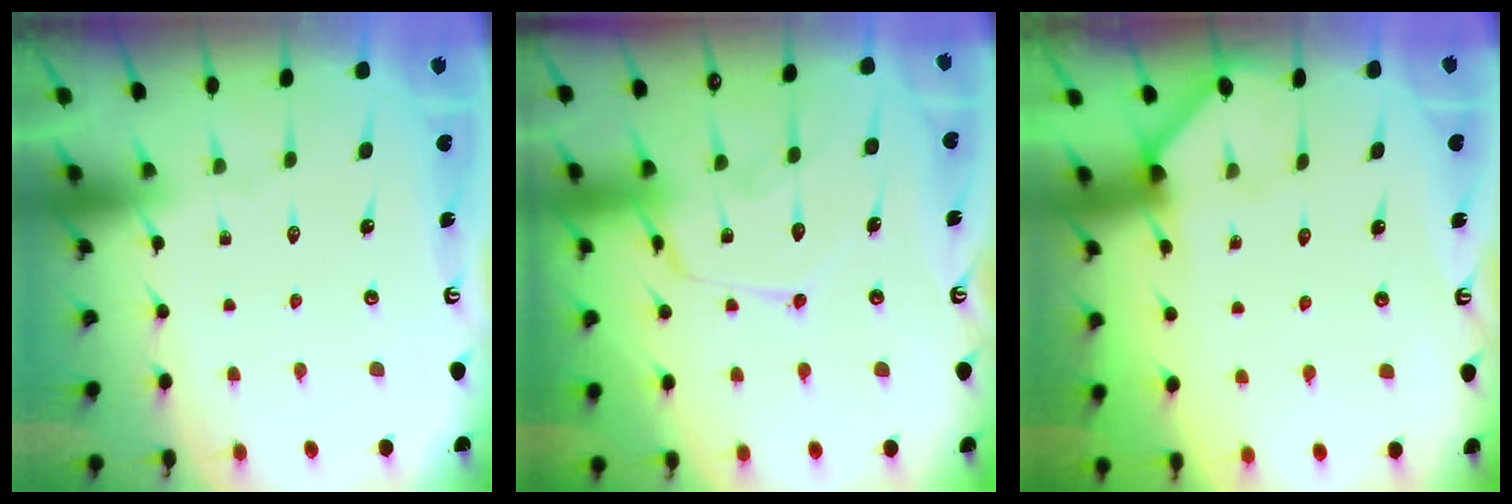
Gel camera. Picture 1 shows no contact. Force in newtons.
{"total": 12.3, "press": 12.3, "slide": 0.7}
{"total": 2.0, "press": 2.0, "slide": 0.1}